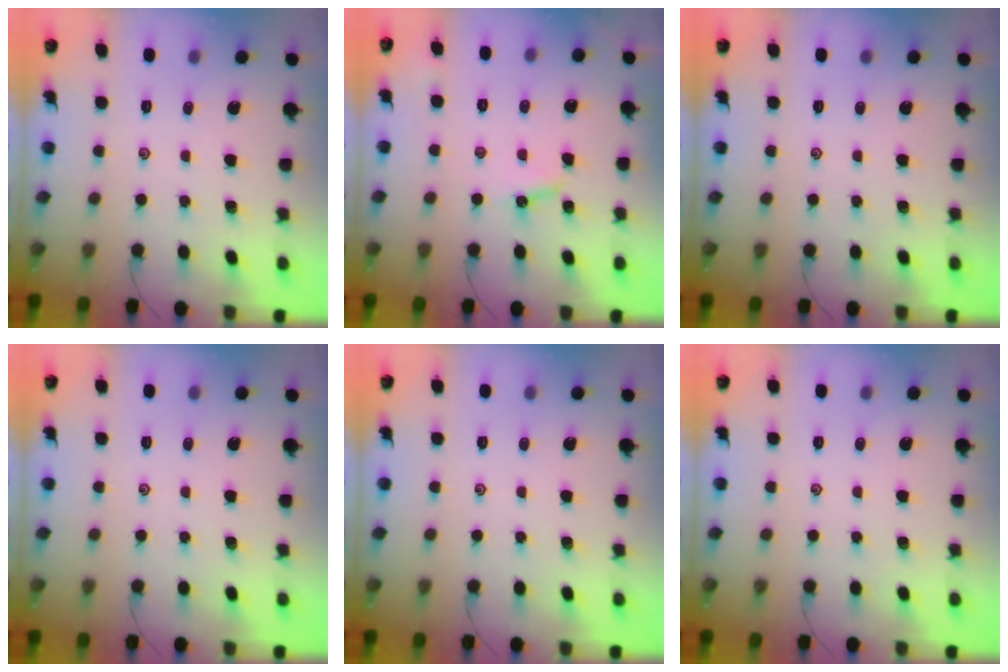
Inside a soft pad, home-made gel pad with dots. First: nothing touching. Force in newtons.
{"total": 5.0, "press": 4.9, "slide": 0.4}
{"total": 0.0}
{"total": 0.0}
{"total": 0.0}
{"total": 0.0}